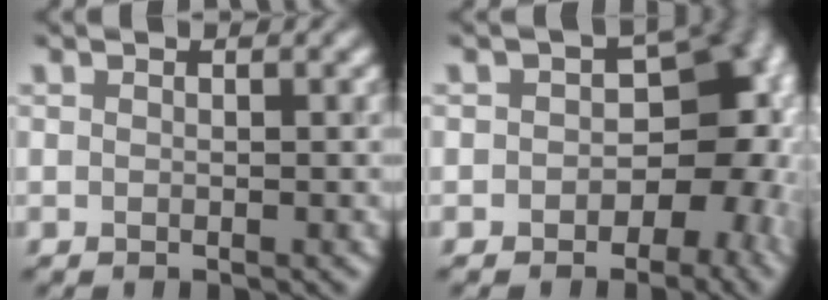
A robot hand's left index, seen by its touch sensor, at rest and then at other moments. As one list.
[{"total": 8.4, "force": [-1.5, 6.2, 5.6], "torque": [-0.015, 0.003, -0.029]}]